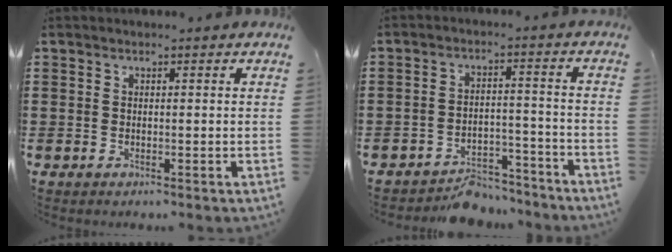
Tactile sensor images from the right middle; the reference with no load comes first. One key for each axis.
{"total": 6.3, "fx": -6.0, "fy": 1.6, "fz": 1.1, "tx": -0.011, "ty": 0.021, "tz": -0.117}